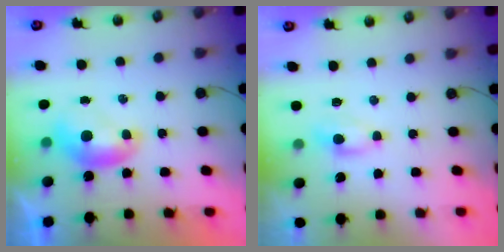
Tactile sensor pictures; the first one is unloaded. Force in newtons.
{"total": 0.5, "press": 0.3, "slide": 0.5}